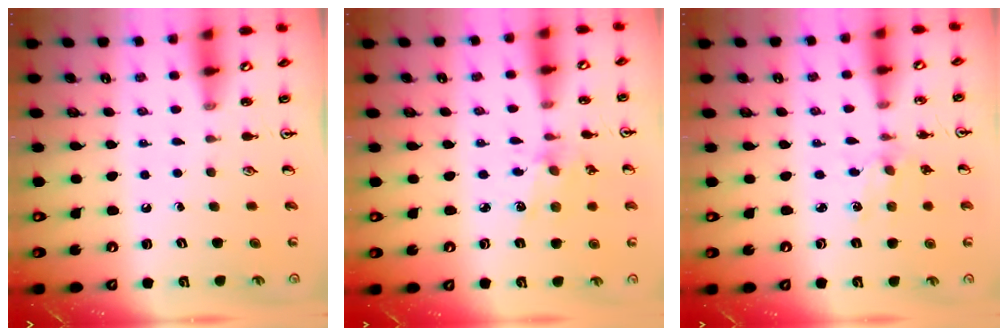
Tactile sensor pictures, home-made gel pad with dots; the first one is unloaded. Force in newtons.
{"total": 4.4, "press": 4.3, "slide": 0.4}
{"total": 1.8, "press": 1.8, "slide": 0.3}